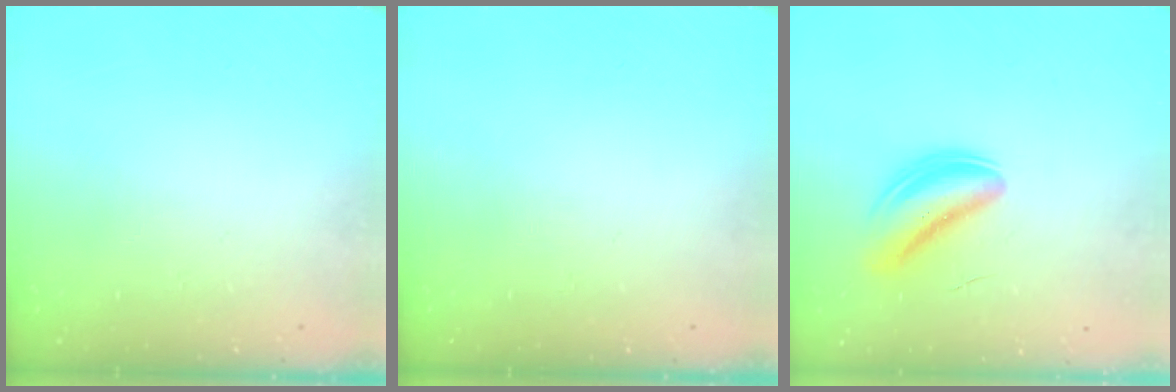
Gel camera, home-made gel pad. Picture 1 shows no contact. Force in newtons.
{"total": 0.0}
{"total": 5.4, "press": 5.3, "slide": 1.2}